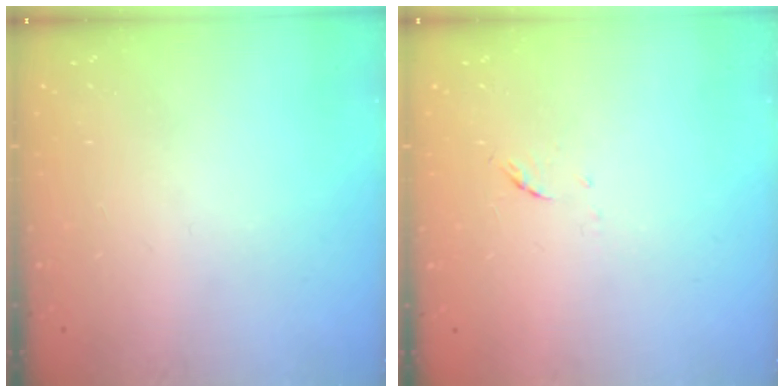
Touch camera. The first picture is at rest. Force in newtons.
{"total": 4.8, "press": 4.7, "slide": 1.0}